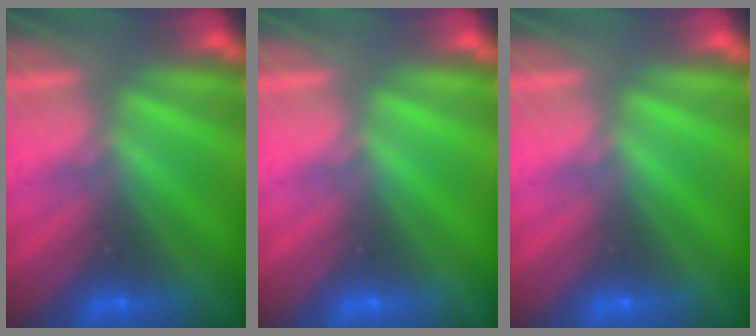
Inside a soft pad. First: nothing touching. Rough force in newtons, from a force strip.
{"total": 0.0}
{"total": 0.0}